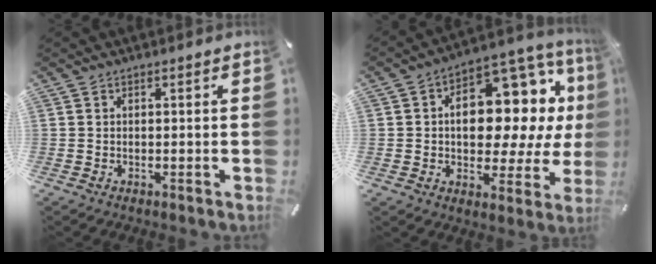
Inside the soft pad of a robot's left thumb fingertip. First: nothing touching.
{"total": 16.9, "force": [3.2, 10.8, 12.6], "torque": [-0.166, -0.032, 0.055]}